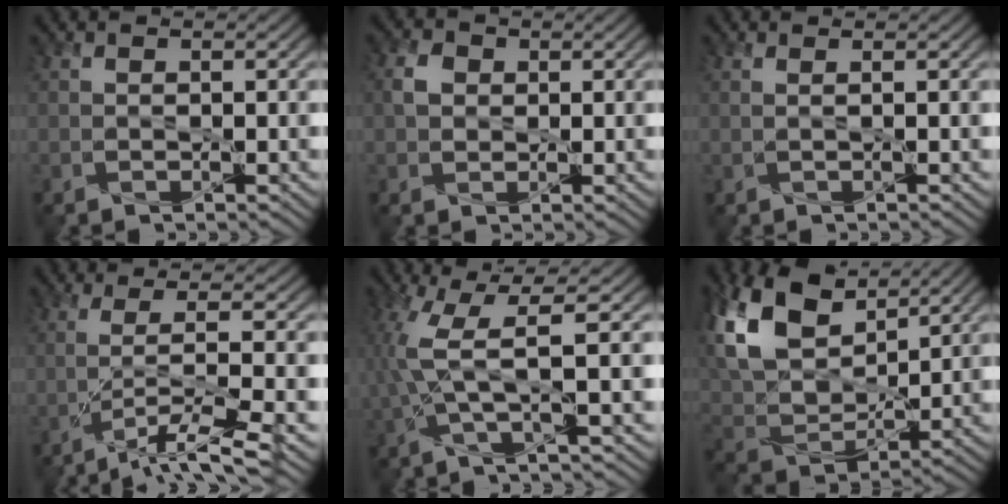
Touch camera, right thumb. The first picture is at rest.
{"total": 2.5, "force": [0.5, 2.1, 1.2], "torque": [-0.031, 0.003, 0.004]}
{"total": 0.6, "force": [0.3, 0.0, 0.5], "torque": [-0.009, 0.005, 0.000]}
{"total": 7.3, "force": [-2.9, 0.8, 6.7], "torque": [-0.107, 0.007, -0.062]}
{"total": 6.7, "force": [1.2, 1.3, 6.5], "torque": [-0.138, 0.008, 0.018]}
{"total": 14.8, "force": [8.3, 8.2, 9.1], "torque": [-0.238, 0.035, 0.152]}